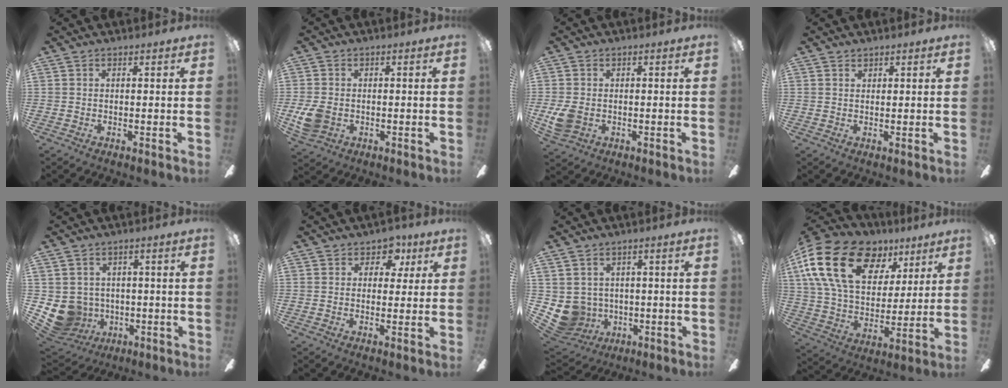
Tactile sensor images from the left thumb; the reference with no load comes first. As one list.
[{"total": 6.4, "force": [-1.2, 4.7, 4.1], "torque": [-0.091, 0.009, -0.020]}, {"total": 5.5, "force": [-0.9, 4.1, 3.6], "torque": [-0.069, 0.004, -0.015]}, {"total": 0.9, "force": [0.8, 0.4, 0.2], "torque": [-0.005, 0.000, 0.015]}, {"total": 8.5, "force": [-1.3, 8.2, 2.1], "torque": [-0.092, -0.002, -0.019]}, {"total": 5.3, "force": [2.7, 4.0, 2.3], "torque": [-0.026, -0.005, 0.044]}, {"total": 6.6, "force": [0.2, 6.5, 1.0], "torque": [-0.074, -0.011, 0.009]}, {"total": 24.4, "force": [11.0, 15.6, 15.2], "torque": [-0.286, -0.033, 0.198]}]